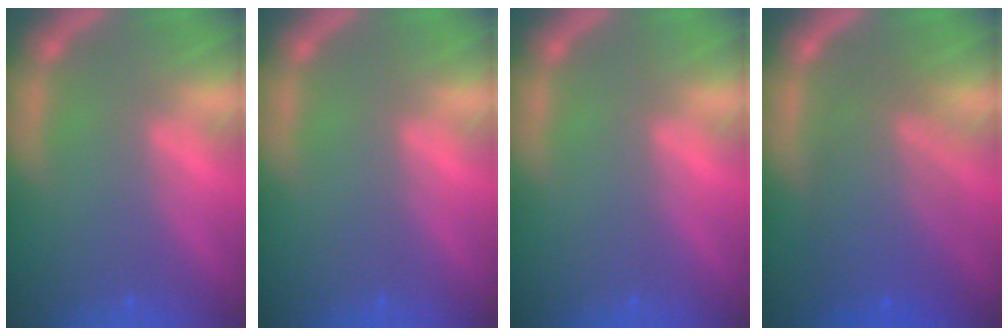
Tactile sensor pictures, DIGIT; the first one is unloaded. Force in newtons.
{"total": 0.0}
{"total": 0.0}
{"total": 7.6}